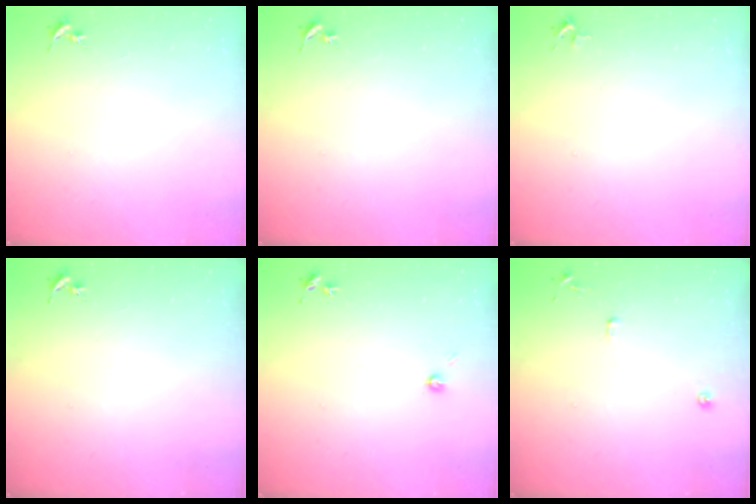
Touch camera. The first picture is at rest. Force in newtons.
{"total": 0.0}
{"total": 2.4, "press": 2.4, "slide": 0.3}
{"total": 0.0}
{"total": 3.9, "press": 3.9, "slide": 0.5}
{"total": 7.4, "press": 7.4, "slide": 0.8}